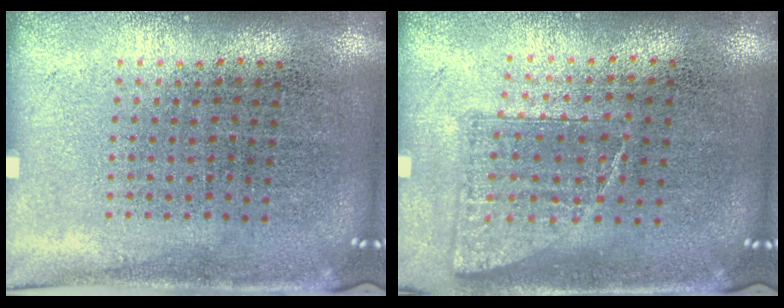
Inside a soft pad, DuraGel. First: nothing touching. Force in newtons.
{"total": 0.7, "press": 0.6, "slide": 0.3}